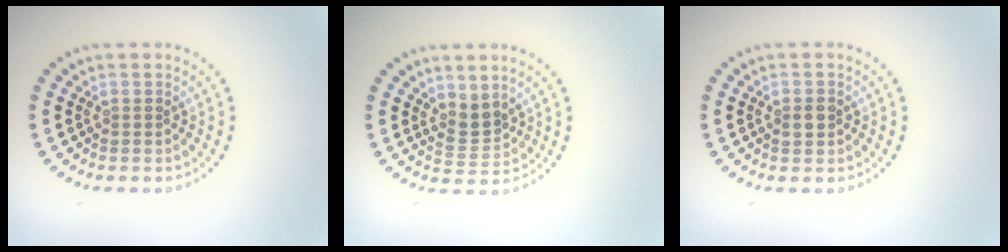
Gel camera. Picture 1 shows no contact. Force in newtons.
{"total": 2.3, "press": 1.8, "slide": 1.5}
{"total": 1.7, "press": 1.7, "slide": 0.1}